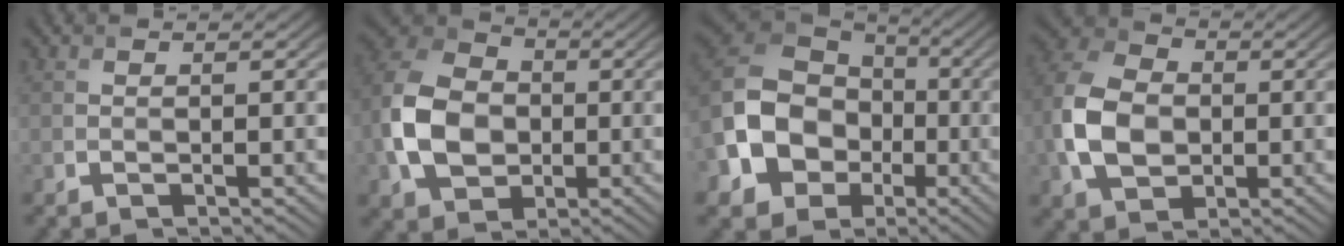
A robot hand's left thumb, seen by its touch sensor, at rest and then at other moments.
{"total": 11.6, "force": [-1.6, 8.6, 7.6], "torque": [-0.185, 0.009, -0.039]}
{"total": 15.3, "force": [-4.0, 12.1, 8.6], "torque": [-0.215, -0.024, -0.090]}
{"total": 10.6, "force": [-1.1, 7.6, 7.4], "torque": [-0.187, 0.008, -0.032]}